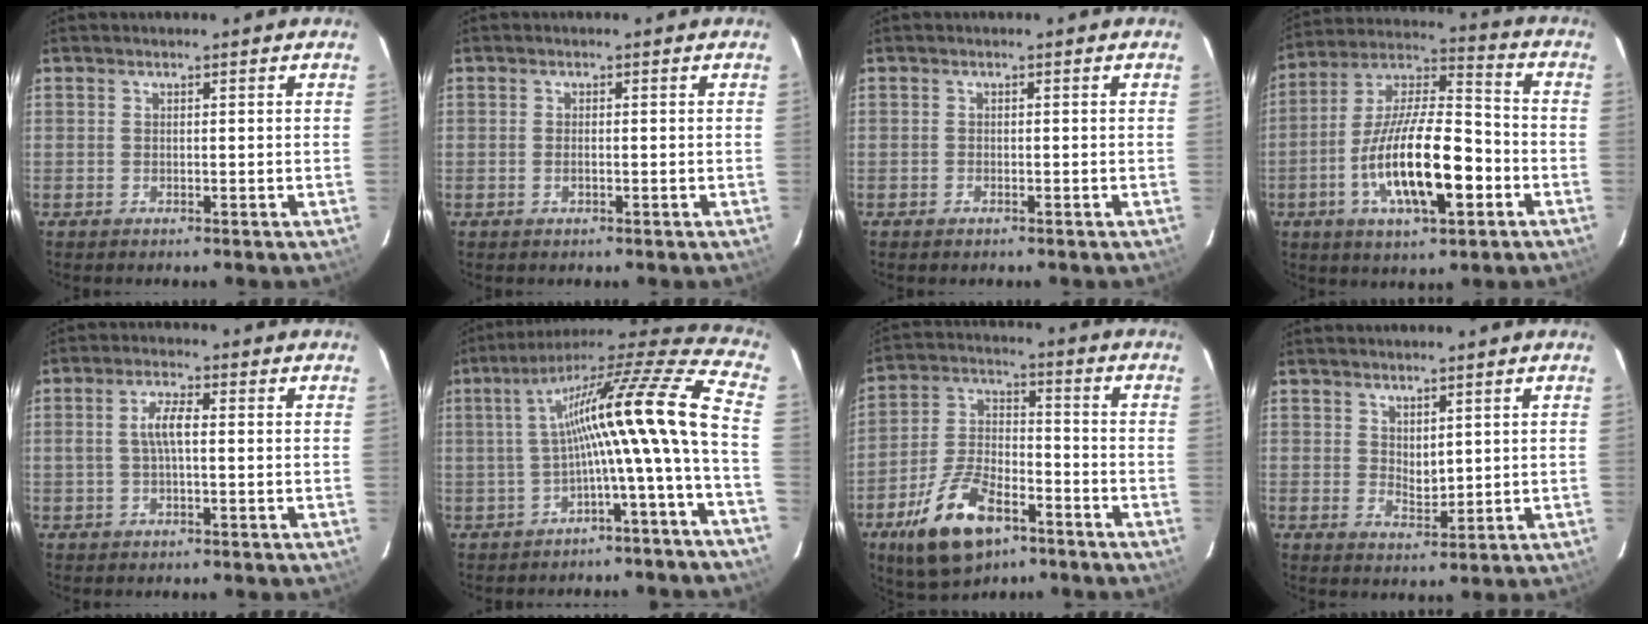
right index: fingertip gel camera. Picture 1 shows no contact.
{"total": 1.1, "force": [-0.3, 0.5, 0.9], "torque": [-0.019, 0.000, -0.006]}
{"total": 0.7, "force": [-0.5, 0.4, 0.2], "torque": [-0.005, 0.000, -0.009]}
{"total": 18.6, "force": [-6.1, 6.0, 16.5], "torque": [-0.306, -0.002, -0.107]}
{"total": 4.2, "force": [0.0, 1.1, 4.0], "torque": [-0.078, 0.008, 0.002]}
{"total": 18.1, "force": [-3.2, -0.7, 17.8], "torque": [-0.272, 0.002, -0.063]}
{"total": 15.9, "force": [-9.2, 7.5, 10.6], "torque": [-0.221, -0.004, -0.160]}
{"total": 2.9, "force": [1.7, 1.6, 1.7], "torque": [-0.024, -0.003, 0.034]}